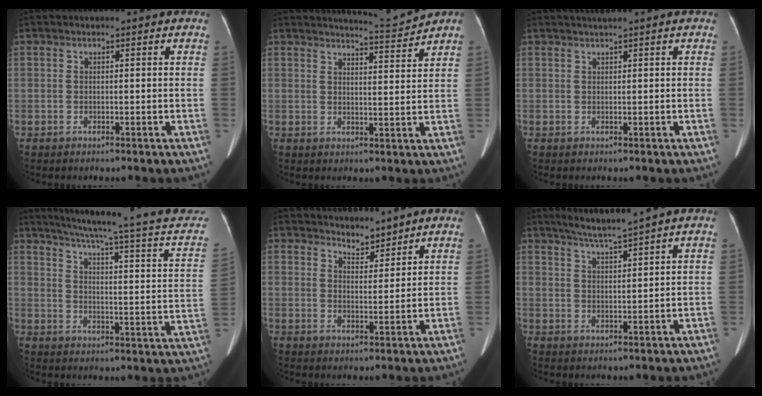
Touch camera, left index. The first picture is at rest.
{"total": 4.3, "force": [4.1, -1.3, -0.5], "torque": [-0.005, -0.026, 0.064]}
{"total": 1.6, "force": [1.3, -0.4, 0.9], "torque": [-0.012, 0.009, 0.026]}
{"total": 25.1, "force": [22.2, -0.4, 11.6], "torque": [-0.170, -0.063, 0.271]}
{"total": 3.3, "force": [3.1, 0.8, 0.2], "torque": [-0.006, 0.002, 0.055]}
{"total": 5.1, "force": [4.3, -1.5, 2.2], "torque": [-0.043, -0.007, 0.081]}